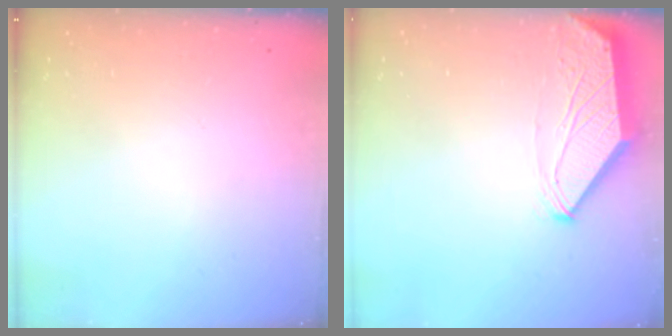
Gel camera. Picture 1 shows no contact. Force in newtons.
{"total": 0.0}